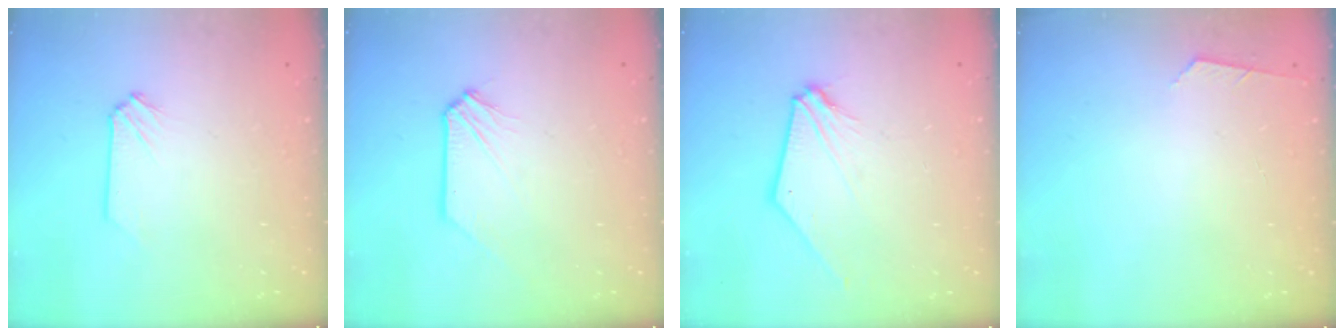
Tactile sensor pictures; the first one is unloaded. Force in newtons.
{"total": 0.0}
{"total": 5.7, "press": 5.7, "slide": 0.8}
{"total": 2.6, "press": 2.6, "slide": 0.4}